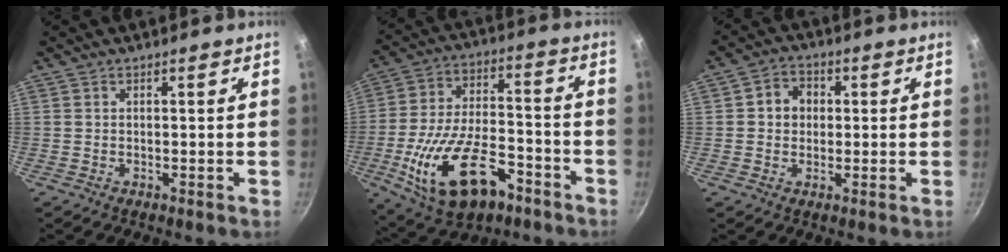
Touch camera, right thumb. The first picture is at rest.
{"total": 20.8, "force": [-9.1, 10.8, 15.2], "torque": [-0.266, 0.042, -0.148]}
{"total": 5.3, "force": [0.7, 4.7, 2.5], "torque": [-0.013, 0.007, 0.002]}